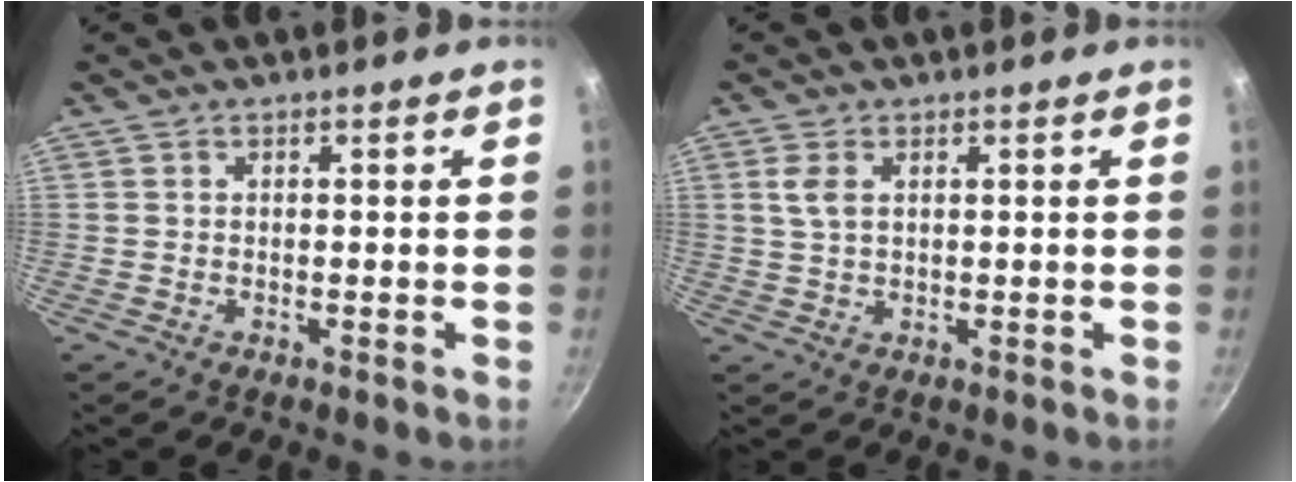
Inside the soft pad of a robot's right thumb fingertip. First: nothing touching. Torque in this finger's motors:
{"motor_torque": [-0.07, 0.07, 0.53, 0.06, 0.01]}